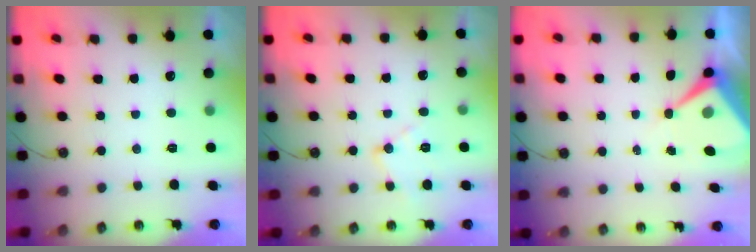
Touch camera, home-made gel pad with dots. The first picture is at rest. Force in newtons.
{"total": 10.2, "press": 10.2, "slide": 0.7}
{"total": 7.3, "press": 7.3, "slide": 0.7}